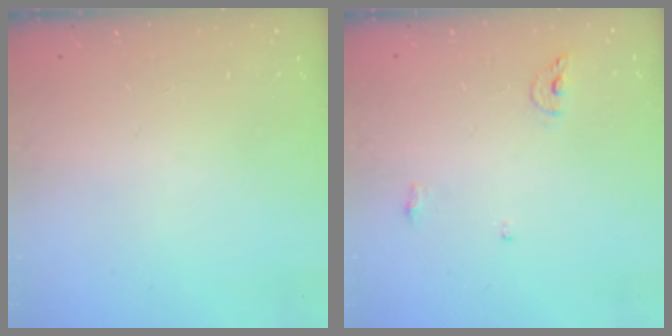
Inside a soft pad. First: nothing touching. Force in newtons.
{"total": 7.0, "press": 6.5, "slide": 2.7}